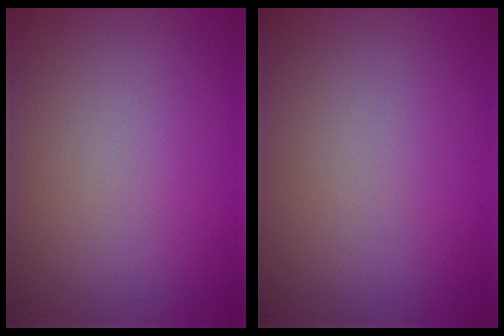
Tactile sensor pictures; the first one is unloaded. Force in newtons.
{"total": 0.0}